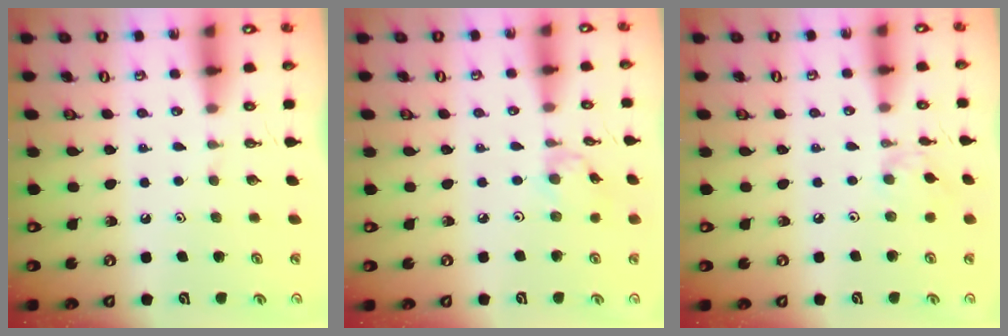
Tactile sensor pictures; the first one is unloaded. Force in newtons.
{"total": 1.1, "press": 1.1, "slide": 0.3}
{"total": 3.0, "press": 3.0, "slide": 0.5}